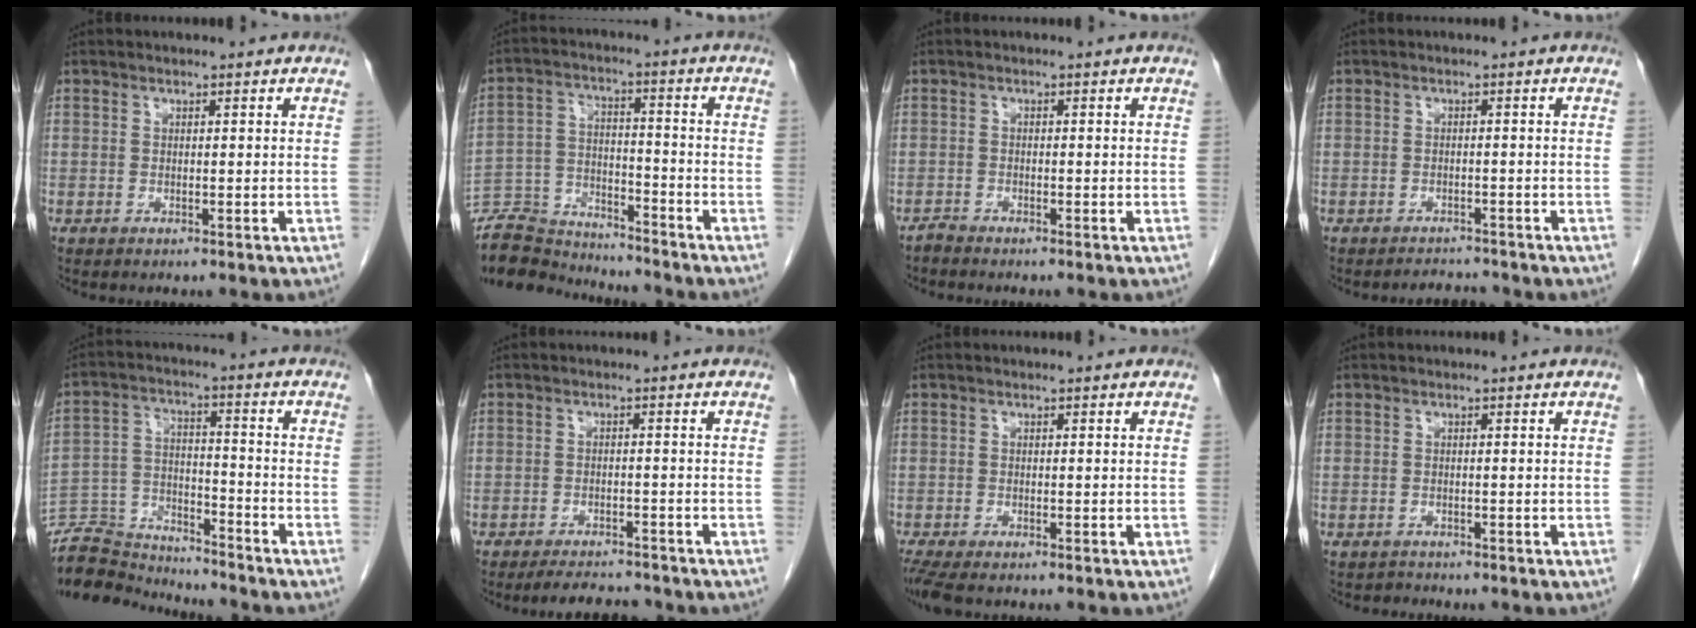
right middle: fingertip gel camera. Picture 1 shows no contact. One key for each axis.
{"total": 11.9, "fx": -11.5, "fy": 2.0, "fz": 2.0, "tx": -0.034, "ty": 0.013, "tz": -0.205}
{"total": 0.9, "fx": -0.9, "fy": -0.1, "fz": 0.0, "tx": 0.000, "ty": -0.003, "tz": -0.018}
{"total": 2.1, "fx": -2.0, "fy": 0.4, "fz": -0.3, "tx": 0.001, "ty": -0.009, "tz": -0.028}
{"total": 11.0, "fx": -10.9, "fy": 1.3, "fz": 0.7, "tx": -0.010, "ty": 0.017, "tz": -0.202}
{"total": 5.4, "fx": -5.1, "fy": 1.2, "fz": 1.5, "tx": -0.023, "ty": -0.010, "tz": -0.076}
{"total": 3.6, "fx": -2.9, "fy": 0.8, "fz": 2.1, "tx": -0.045, "ty": -0.012, "tz": -0.051}
{"total": 0.9, "fx": -0.8, "fy": 0.2, "fz": -0.4, "tx": 0.000, "ty": -0.004, "tz": -0.014}